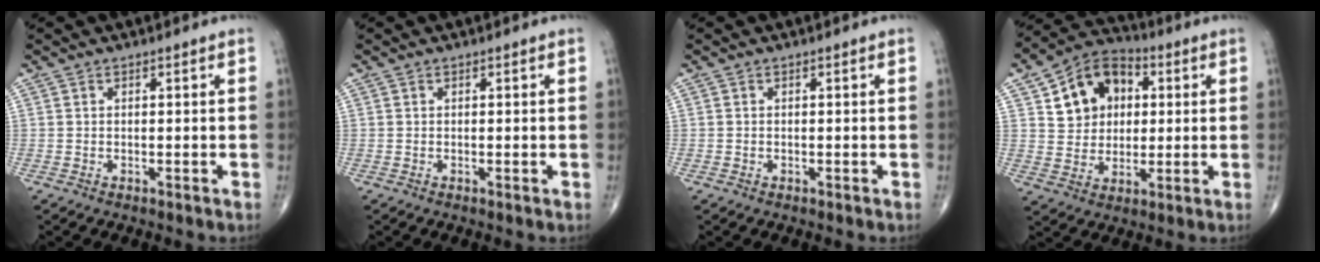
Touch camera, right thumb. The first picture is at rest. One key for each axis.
{"total": 0.0}
{"total": 0.0}
{"total": 13.1, "fx": 3.8, "fy": 10.5, "fz": 6.9, "tx": -0.072, "ty": 0.004, "tz": 0.059}